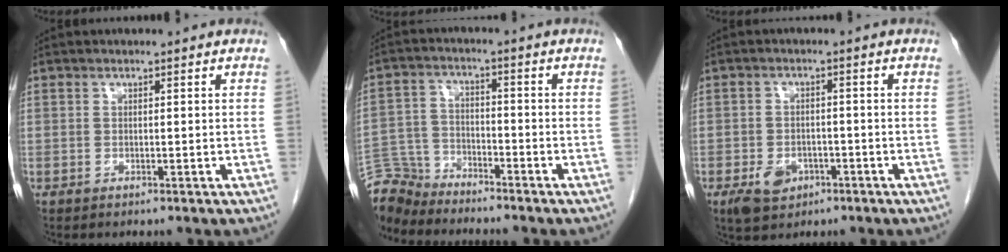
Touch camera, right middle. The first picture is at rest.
{"total": 7.6, "force": [-7.4, 1.4, -0.4], "torque": [0.002, 0.003, -0.147]}
{"total": 4.9, "force": [-2.5, 3.2, 2.7], "torque": [-0.051, -0.001, -0.033]}